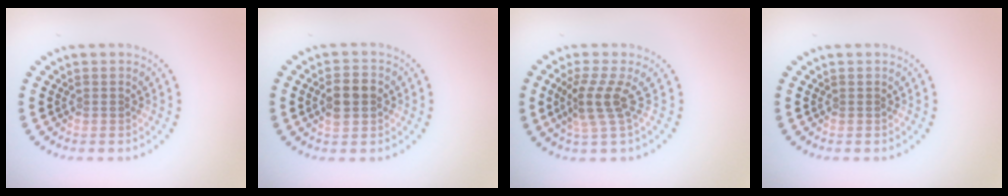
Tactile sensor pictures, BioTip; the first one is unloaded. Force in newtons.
{"total": 2.8, "press": 2.8, "slide": 0.3}
{"total": 2.9, "press": 2.0, "slide": 2.2}
{"total": 0.0}